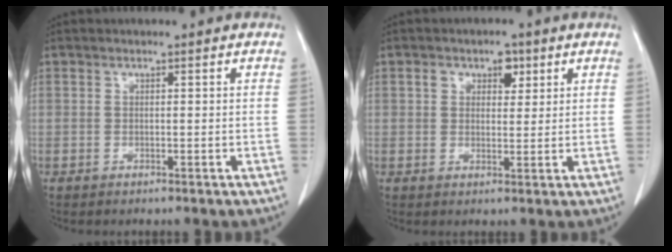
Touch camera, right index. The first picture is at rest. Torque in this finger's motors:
{"motor_torque": [0.06, 0.06, 0.04, 0.03]}